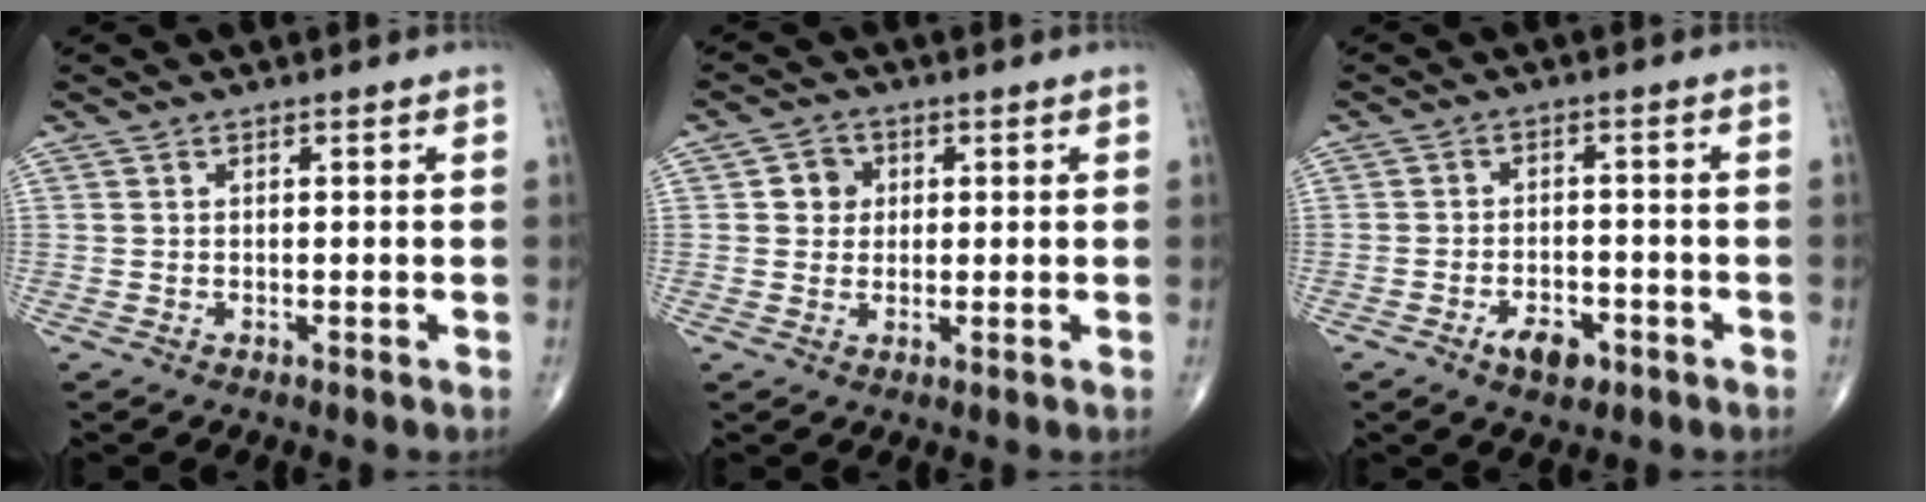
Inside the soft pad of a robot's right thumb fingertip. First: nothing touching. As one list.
[{"total": 3.8, "force": [0.7, 3.5, 1.4], "torque": [0.001, 0.003, 0.006]}, {"total": 5.3, "force": [-2.9, 2.9, 3.3], "torque": [-0.043, 0.014, -0.047]}]